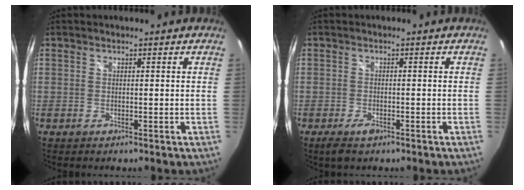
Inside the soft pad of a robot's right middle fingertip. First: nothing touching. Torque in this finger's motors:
{"motor_torque": [0.19, -0.27, 0.04, 0.02]}